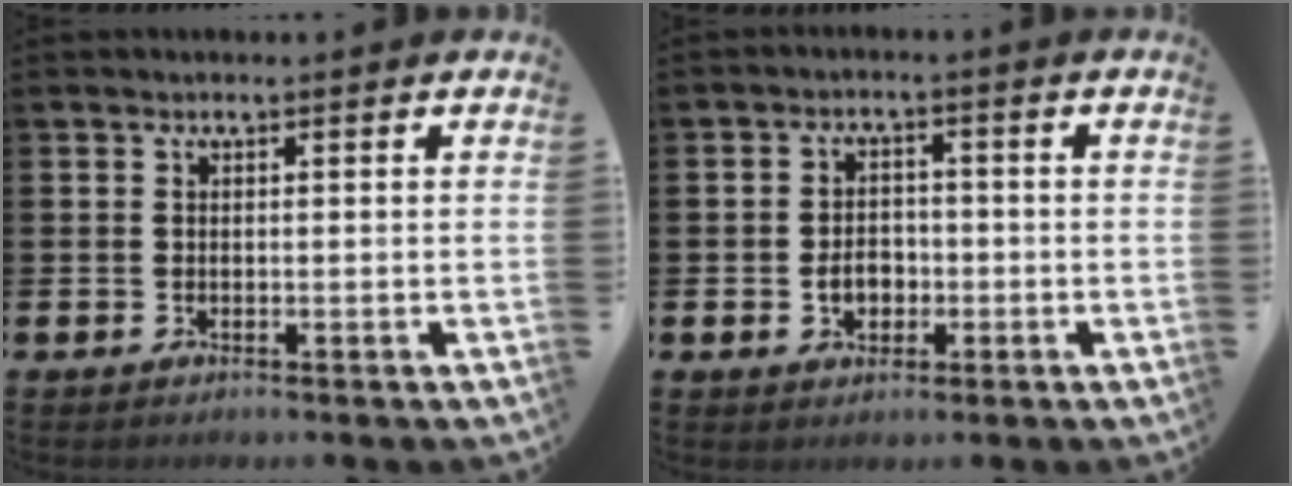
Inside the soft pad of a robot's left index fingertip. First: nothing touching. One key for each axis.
{"total": 3.5, "fx": -0.9, "fy": 2.7, "fz": 2.1, "tx": -0.025, "ty": -0.003, "tz": -0.025}